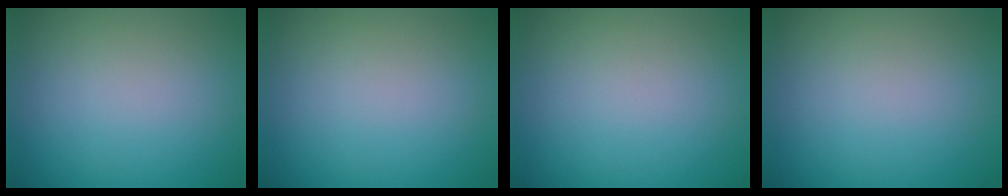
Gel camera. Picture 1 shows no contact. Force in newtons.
{"total": 0.0}
{"total": 0.0}
{"total": 0.0}